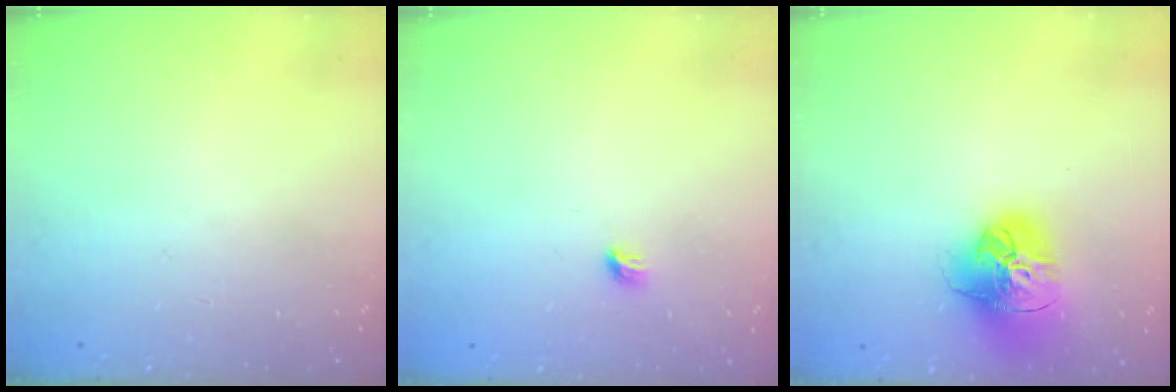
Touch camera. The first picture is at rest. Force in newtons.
{"total": 3.9, "press": 3.8, "slide": 0.9}
{"total": 18.3, "press": 18.2, "slide": 2.1}